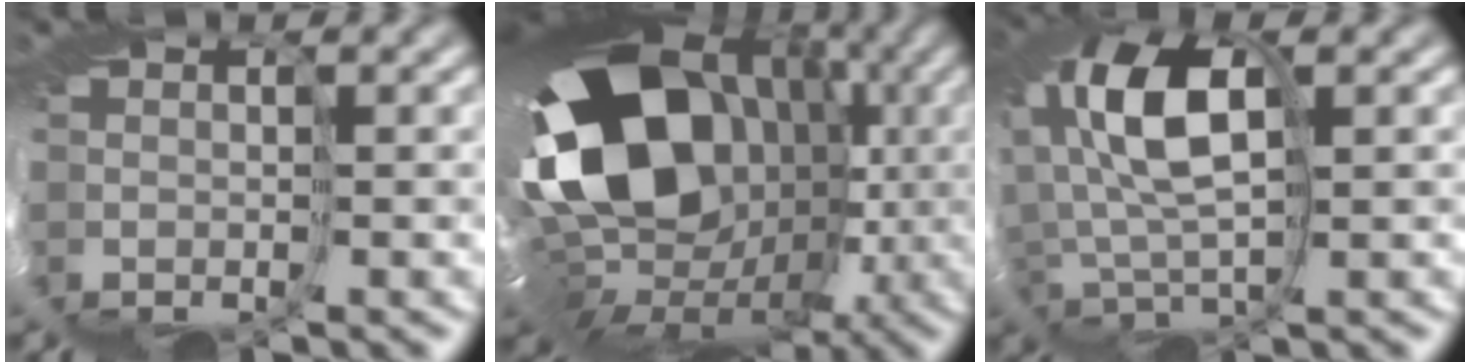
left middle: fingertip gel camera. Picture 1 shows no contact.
{"total": 16.5, "force": [3.7, 12.6, 10.0], "torque": [-0.157, 0.007, 0.044]}
{"total": 7.9, "force": [3.9, 3.1, 6.1], "torque": [-0.145, 0.021, 0.053]}